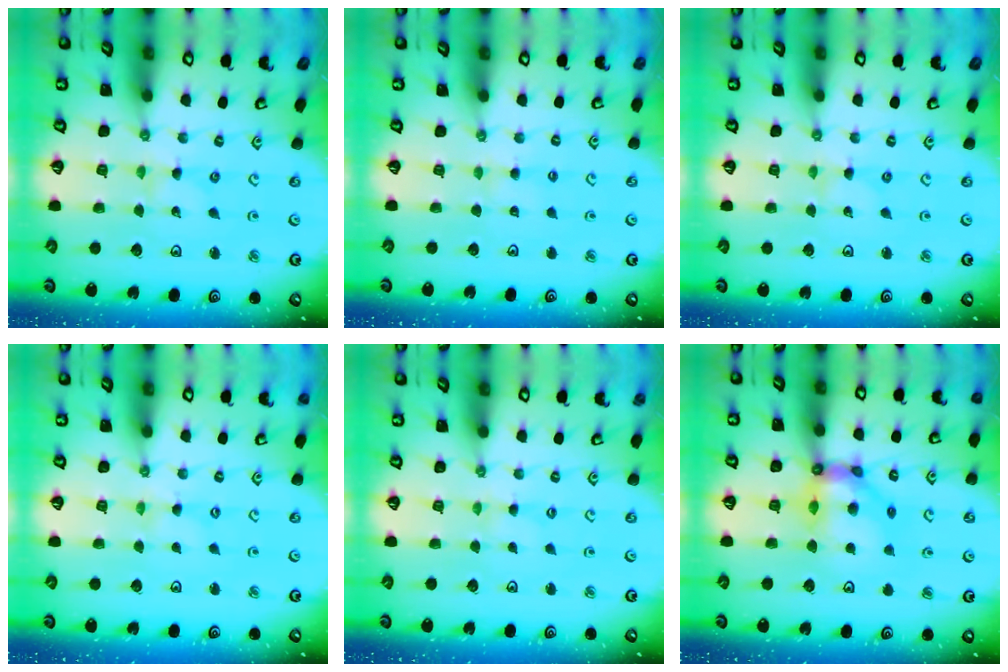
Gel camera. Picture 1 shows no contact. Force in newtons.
{"total": 2.3, "press": 2.3, "slide": 0.4}
{"total": 0.0}
{"total": 0.0}
{"total": 0.5, "press": 0.5, "slide": 0.2}
{"total": 11.3, "press": 11.2, "slide": 1.5}